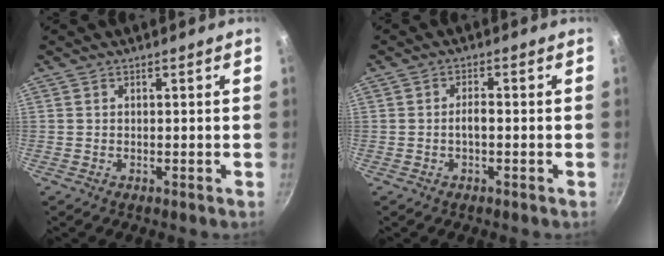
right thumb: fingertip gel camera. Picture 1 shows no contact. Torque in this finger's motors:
{"motor_torque": [0.21, 0.74, 0.44, 0.45, -0.01]}